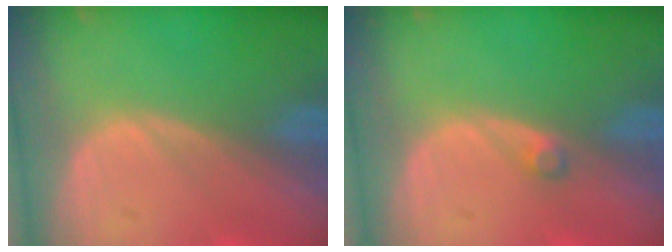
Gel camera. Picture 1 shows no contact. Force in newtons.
{"total": 1.0, "press": 1.0, "slide": 0.2}